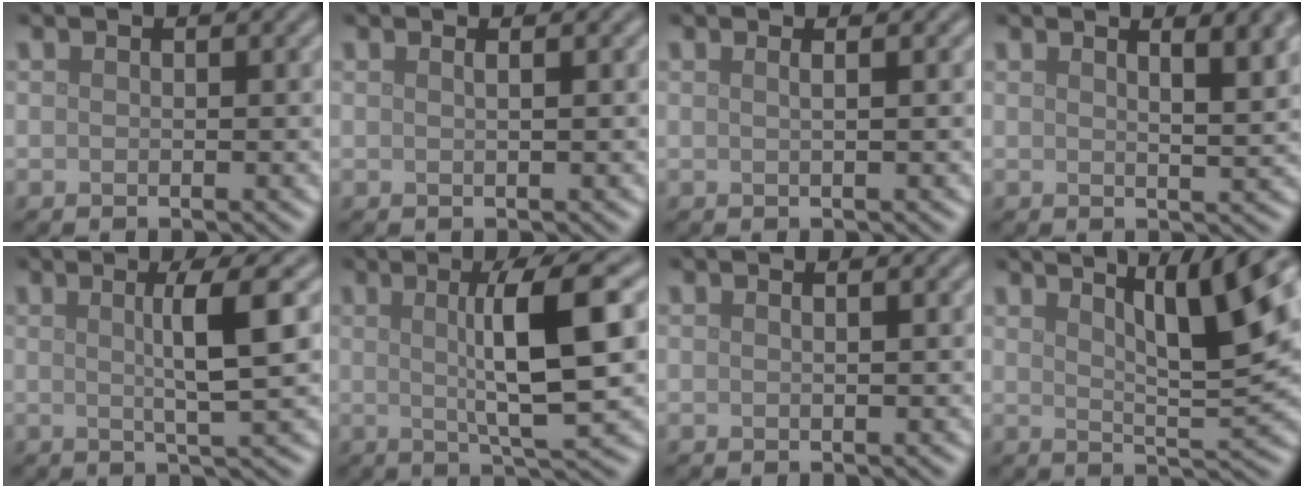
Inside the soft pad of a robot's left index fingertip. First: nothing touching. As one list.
[{"total": 1.1, "force": [0.5, 0.5, 0.8], "torque": [-0.005, 0.001, -0.003]}, {"total": 1.4, "force": [0.6, 0.7, 1.1], "torque": [-0.006, -0.002, -0.008]}, {"total": 5.5, "force": [2.9, 1.9, 4.3], "torque": [-0.024, 0.020, 0.028]}, {"total": 4.8, "force": [0.9, 0.6, 4.6], "torque": [-0.075, 0.005, 0.013]}, {"total": 8.1, "force": [1.2, 1.4, 7.9], "torque": [-0.108, 0.011, 0.019]}, {"total": 0.7, "force": [0.3, 0.3, 0.5], "torque": [-0.003, 0.001, -0.001]}, {"total": 9.0, "force": [4.5, 2.0, 7.5], "torque": [-0.081, 0.023, 0.065]}]